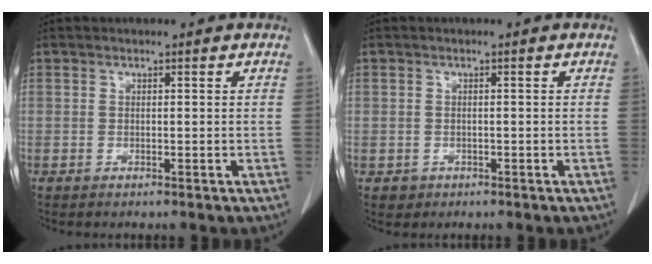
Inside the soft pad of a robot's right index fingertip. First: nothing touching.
{"total": 1.8, "force": [-0.7, 1.6, 0.0], "torque": [0.000, 0.007, -0.007]}